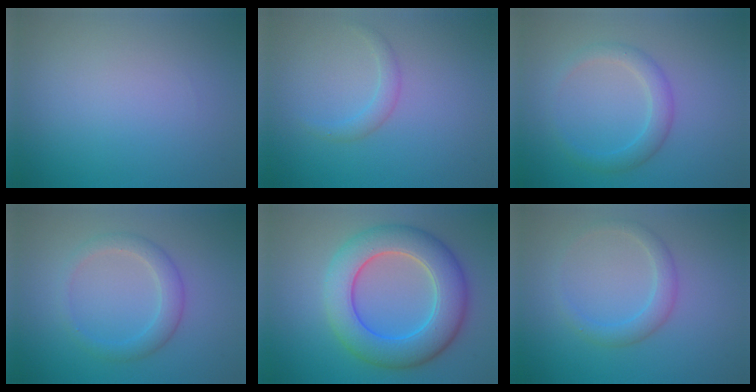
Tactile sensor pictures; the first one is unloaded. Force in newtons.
{"total": 1.3, "press": 1.3, "slide": 0.1}
{"total": 2.4, "press": 2.3, "slide": 0.2}
{"total": 2.6, "press": 2.6, "slide": 0.2}
{"total": 8.3, "press": 8.3, "slide": 0.6}
{"total": 2.1, "press": 2.1, "slide": 0.2}